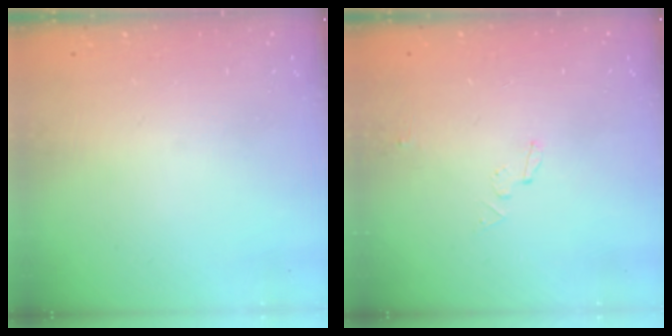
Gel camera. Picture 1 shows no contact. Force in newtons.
{"total": 2.9, "press": 2.9, "slide": 0.3}